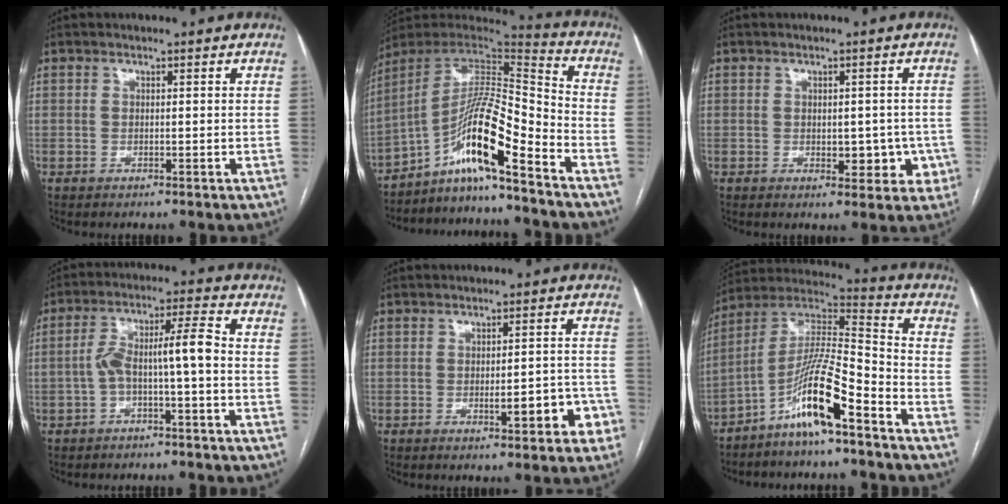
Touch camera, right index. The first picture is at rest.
{"total": 14.4, "force": [-8.7, 0.4, 11.5], "torque": [-0.208, 0.016, -0.154]}
{"total": 5.3, "force": [-1.0, 3.3, 4.1], "torque": [-0.032, 0.009, -0.005]}
{"total": 7.5, "force": [-1.6, 0.7, 7.3], "torque": [-0.134, 0.036, -0.026]}
{"total": 6.4, "force": [-2.7, 1.7, 5.6], "torque": [-0.066, 0.015, -0.029]}
{"total": 13.3, "force": [-8.0, 0.8, 10.5], "torque": [-0.206, 0.008, -0.154]}